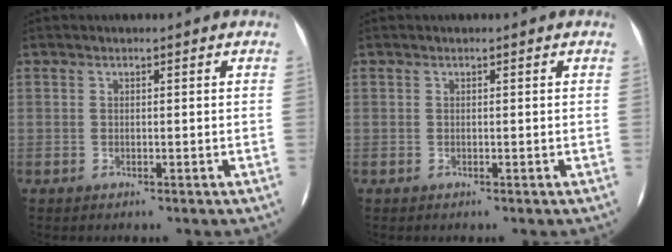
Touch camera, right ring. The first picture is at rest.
{"total": 0.0}